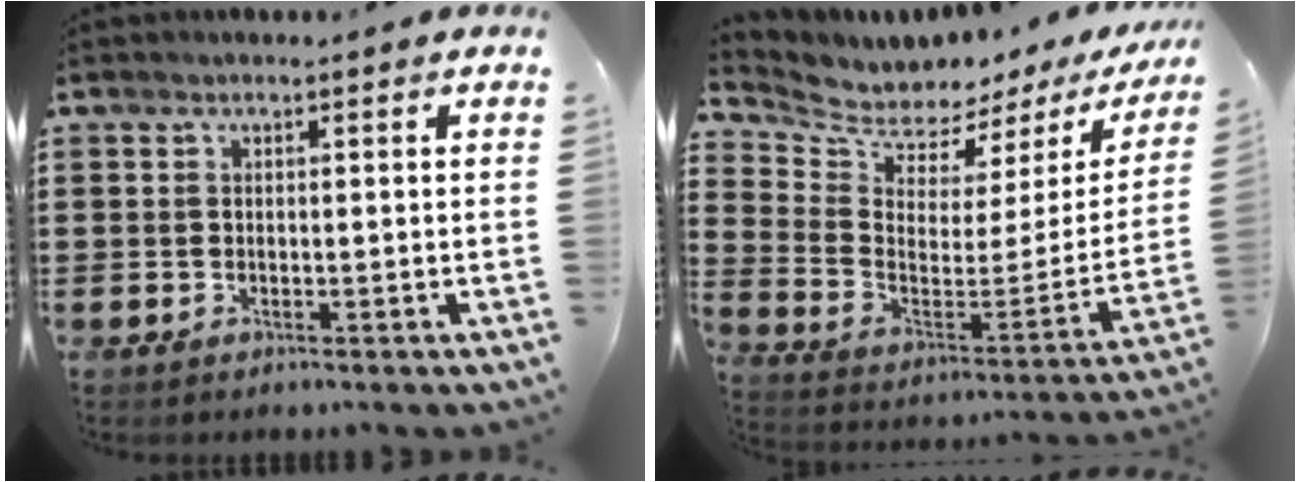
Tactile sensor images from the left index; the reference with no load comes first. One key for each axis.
{"total": 4.4, "fx": 4.3, "fy": 1.0, "fz": -0.5, "tx": -0.029, "ty": -0.051, "tz": 0.073}